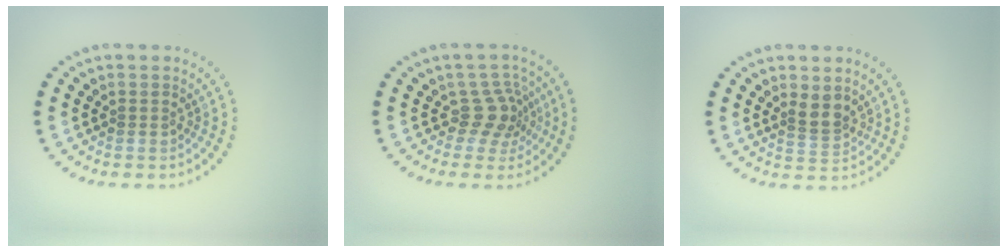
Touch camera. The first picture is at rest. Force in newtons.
{"total": 2.8, "press": 2.0, "slide": 1.9}
{"total": 2.0, "press": 1.6, "slide": 1.2}